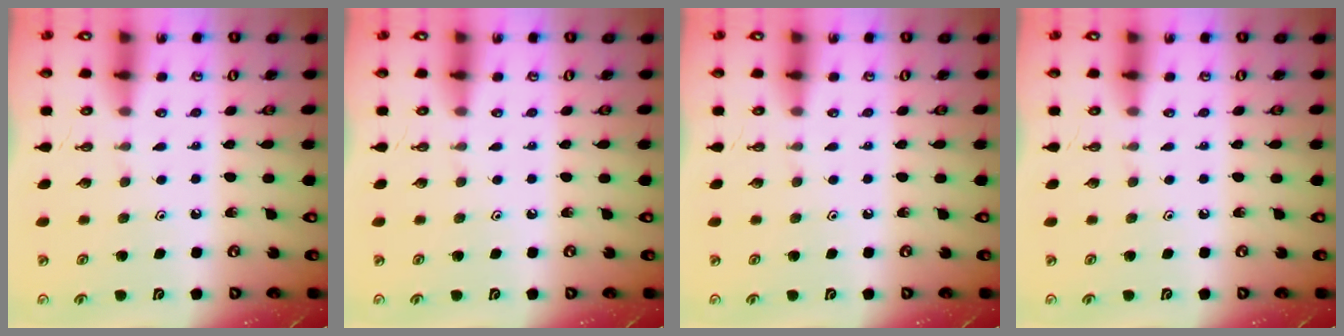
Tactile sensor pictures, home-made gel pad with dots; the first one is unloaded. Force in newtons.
{"total": 0.0}
{"total": 0.0}
{"total": 0.0}